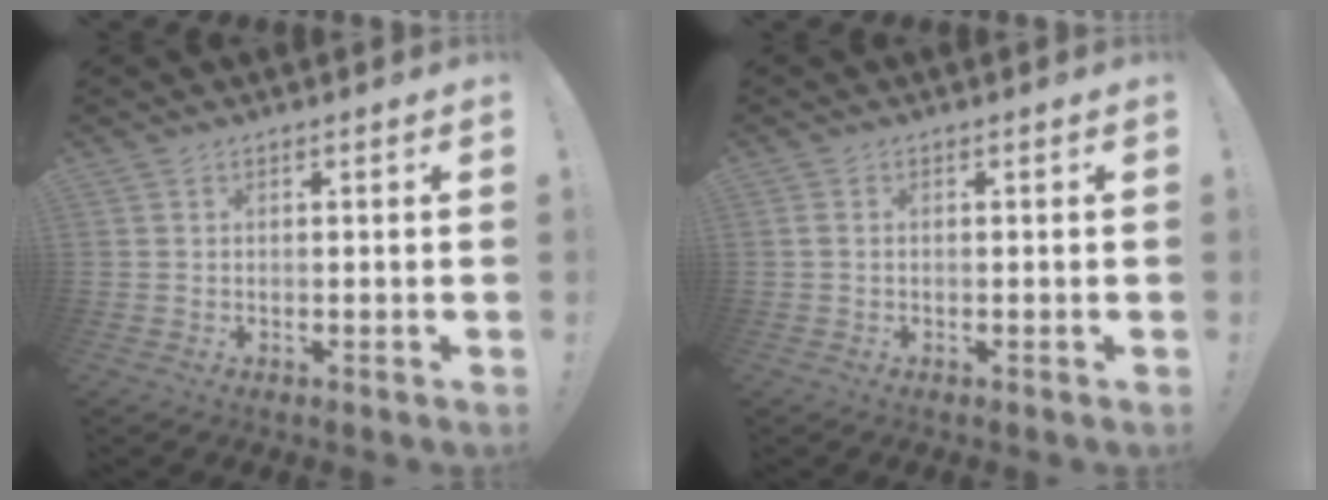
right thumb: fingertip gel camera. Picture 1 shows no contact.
{"total": 0.5, "force": [0.0, 0.3, 0.5], "torque": [-0.015, 0.003, 0.000]}